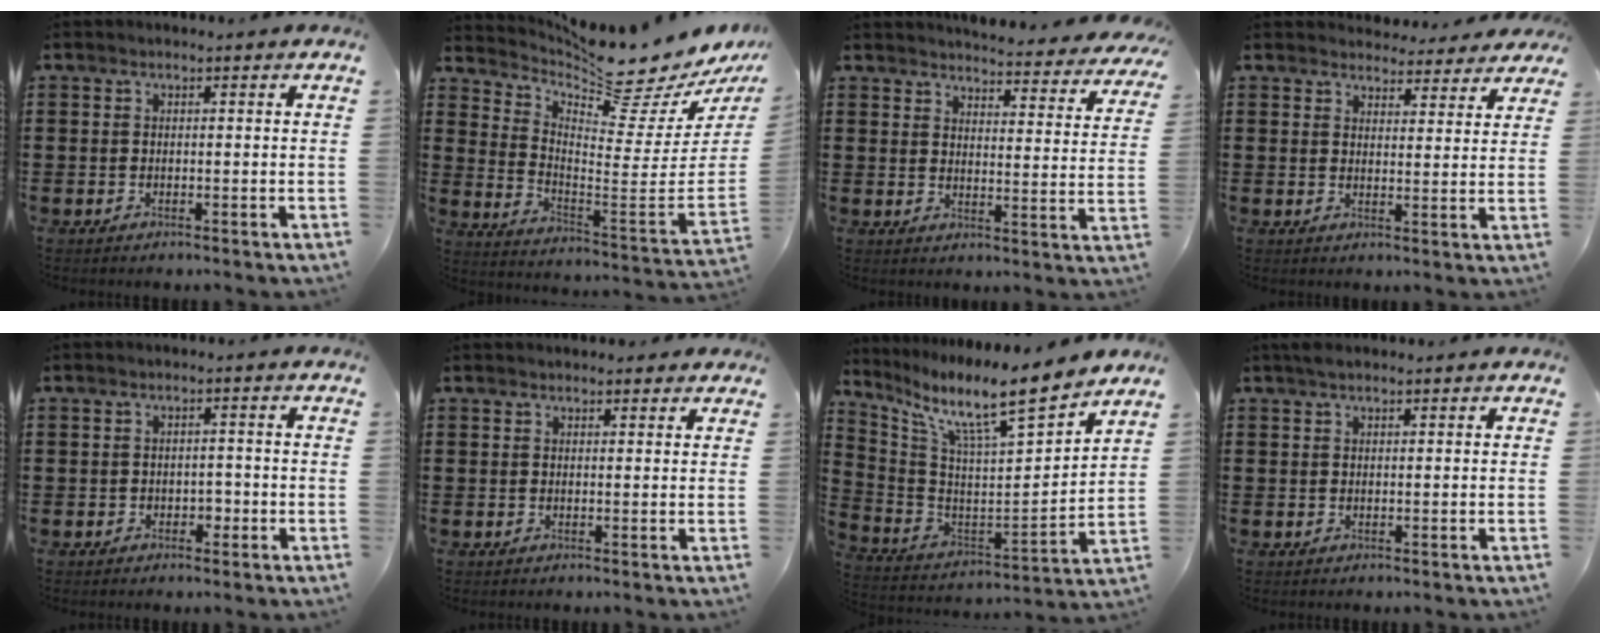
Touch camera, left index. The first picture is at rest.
{"total": 8.0, "force": [7.6, 0.1, 2.3], "torque": [-0.056, -0.091, 0.119]}
{"total": 4.4, "force": [4.3, -0.2, 0.8], "torque": [-0.027, -0.035, 0.071]}
{"total": 4.0, "force": [3.9, 0.7, 0.3], "torque": [-0.013, -0.017, 0.071]}
{"total": 1.5, "force": [-0.5, 1.2, 0.8], "torque": [-0.020, 0.002, -0.013]}
{"total": 1.6, "force": [1.5, 0.3, 0.4], "torque": [-0.011, 0.004, 0.030]}
{"total": 11.1, "force": [8.9, 0.9, 6.5], "torque": [-0.146, -0.071, 0.141]}
{"total": 1.4, "force": [1.1, 0.4, 0.8], "torque": [-0.018, 0.002, 0.020]}